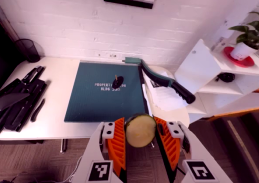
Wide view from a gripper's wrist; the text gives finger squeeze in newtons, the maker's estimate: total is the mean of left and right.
{"total": 9.2, "left": 9.5, "right": 8.9}